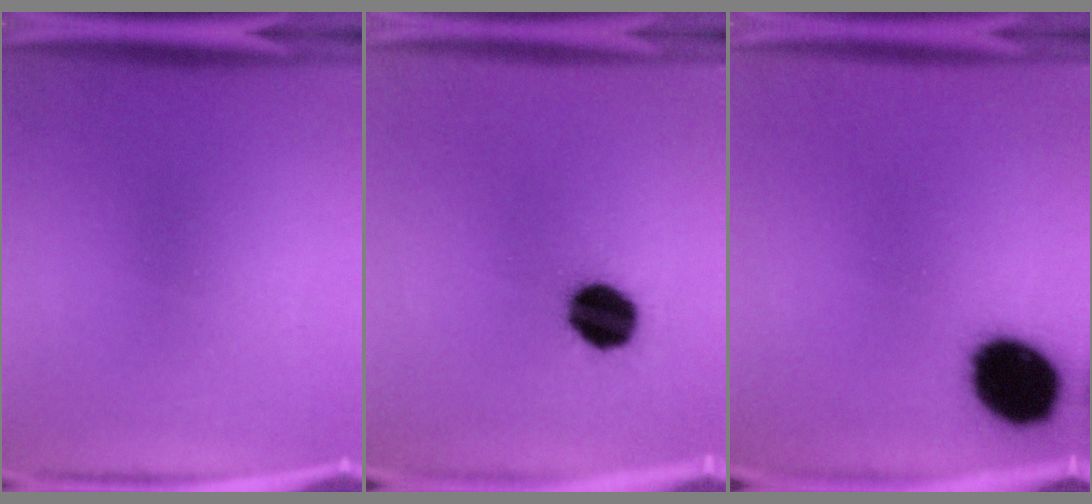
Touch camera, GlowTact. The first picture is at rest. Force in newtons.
{"total": 9.8}
{"total": 14.6}